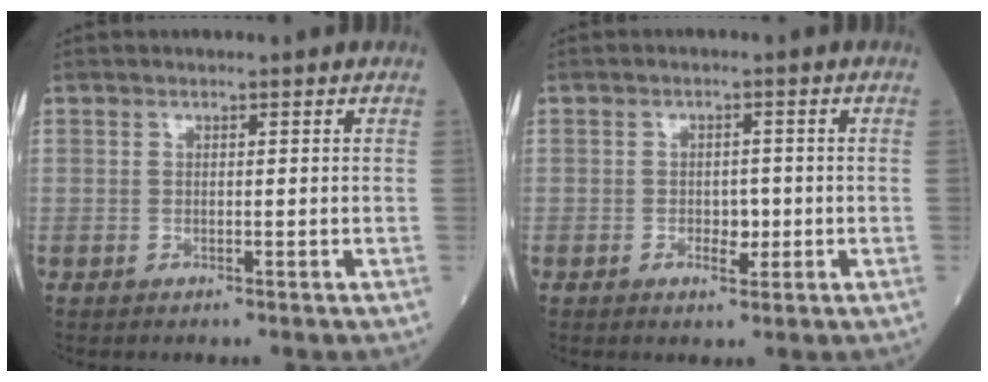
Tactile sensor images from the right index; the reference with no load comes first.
{"total": 2.7, "force": [-0.7, 1.5, 2.2], "torque": [-0.032, 0.004, -0.003]}